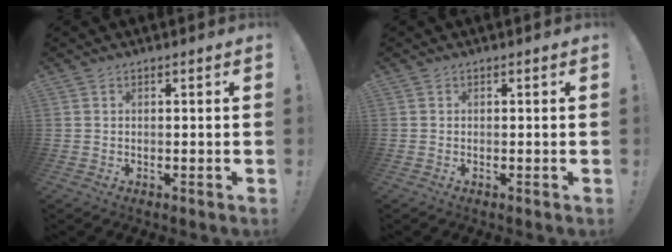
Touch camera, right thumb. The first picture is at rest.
{"total": 0.0}